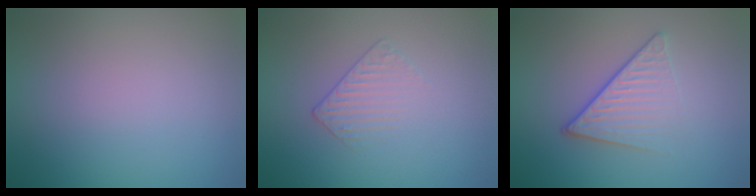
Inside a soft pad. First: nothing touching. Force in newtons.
{"total": 1.3, "press": 0.6, "slide": 1.1}
{"total": 4.1, "press": 2.9, "slide": 2.9}